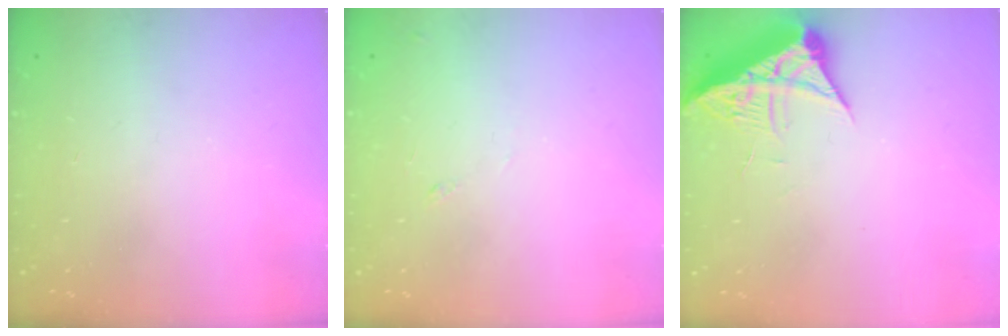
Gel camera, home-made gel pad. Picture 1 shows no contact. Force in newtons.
{"total": 5.8, "press": 5.7, "slide": 0.8}
{"total": 7.2, "press": 7.2, "slide": 0.8}